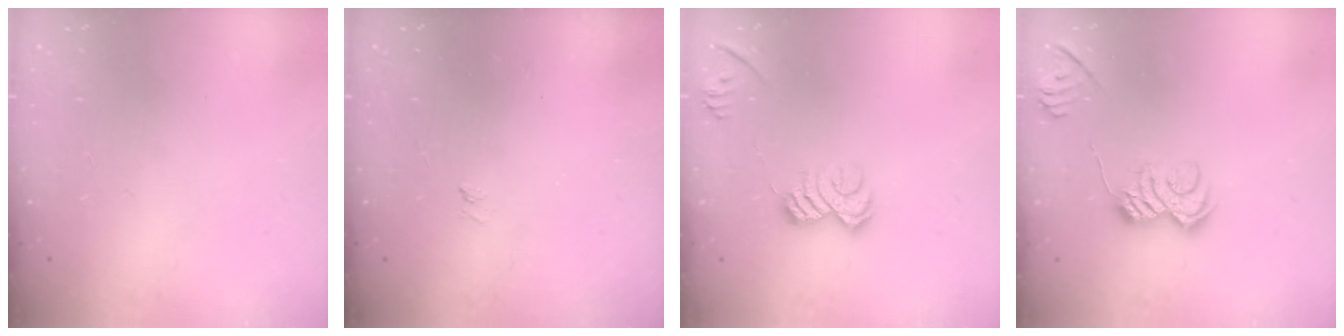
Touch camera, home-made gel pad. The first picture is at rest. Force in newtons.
{"total": 1.2, "press": 0.5, "slide": 1.1}
{"total": 9.8, "press": 9.7, "slide": 1.2}
{"total": 9.1, "press": 9.0, "slide": 0.8}